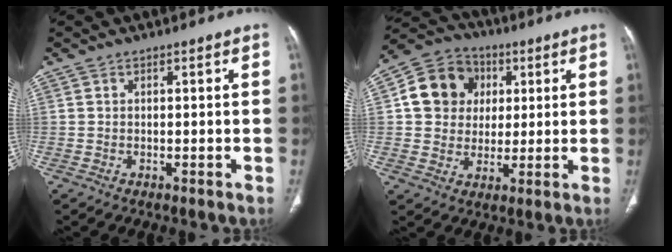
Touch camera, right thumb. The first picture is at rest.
{"total": 12.6, "force": [2.7, 11.1, 5.2], "torque": [-0.067, 0.006, 0.040]}